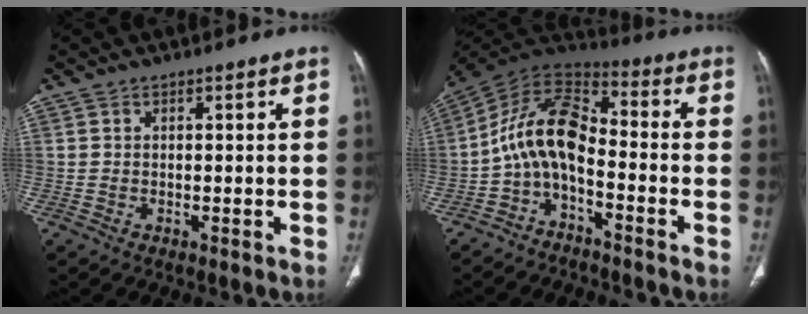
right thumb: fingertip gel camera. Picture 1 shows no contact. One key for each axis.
{"total": 11.1, "fx": -3.7, "fy": 5.8, "fz": 8.7, "tx": -0.157, "ty": 0.081, "tz": -0.082}